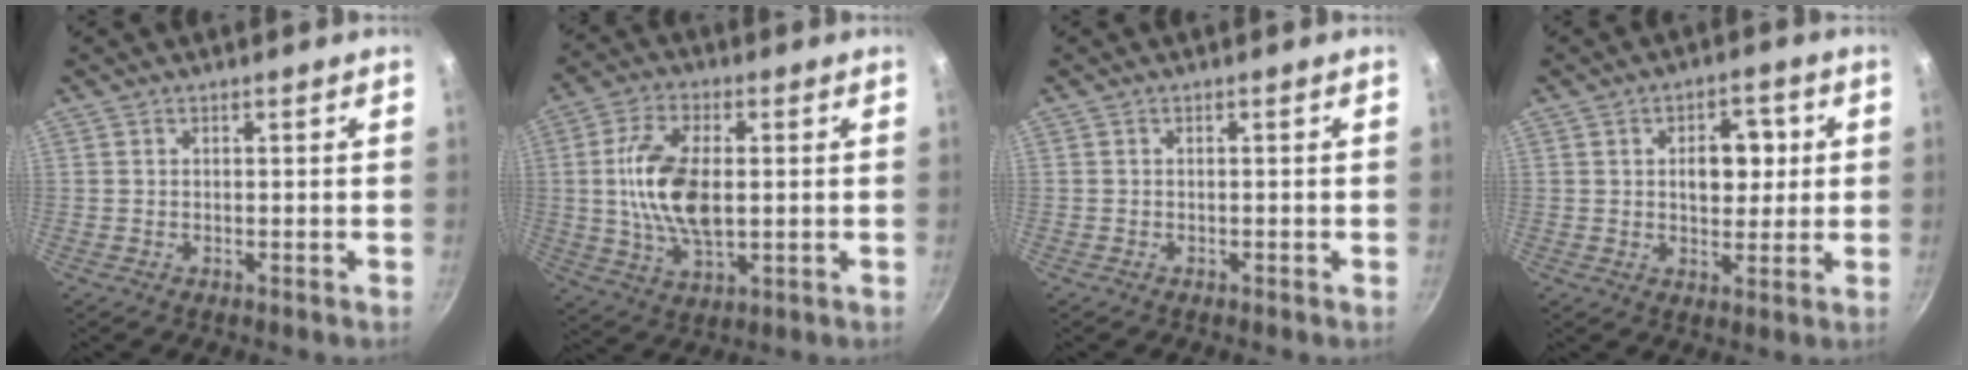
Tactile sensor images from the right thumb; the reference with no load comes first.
{"total": 13.9, "force": [0.8, 7.0, 12.0], "torque": [-0.232, -0.002, 0.018]}
{"total": 0.0}
{"total": 8.1, "force": [1.4, 5.1, 6.1], "torque": [-0.053, 0.001, 0.021]}